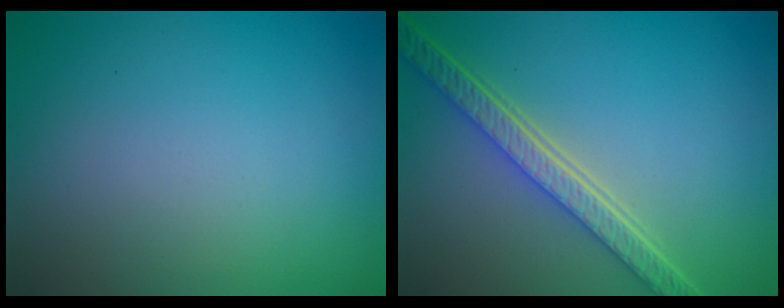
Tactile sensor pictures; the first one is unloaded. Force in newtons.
{"total": 5.5, "press": 4.3, "slide": 3.5}